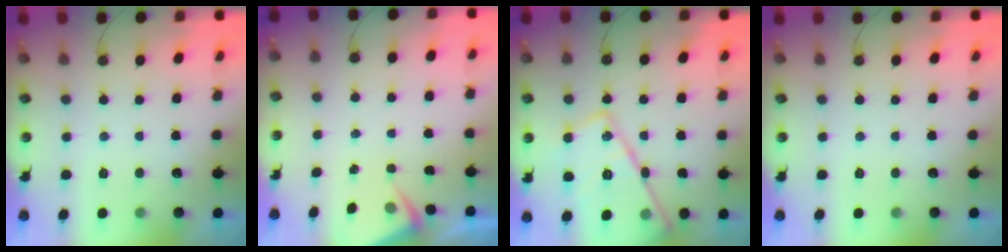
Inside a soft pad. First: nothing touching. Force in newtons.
{"total": 3.0, "press": 3.0, "slide": 0.4}
{"total": 21.5, "press": 21.4, "slide": 2.0}
{"total": 0.0}